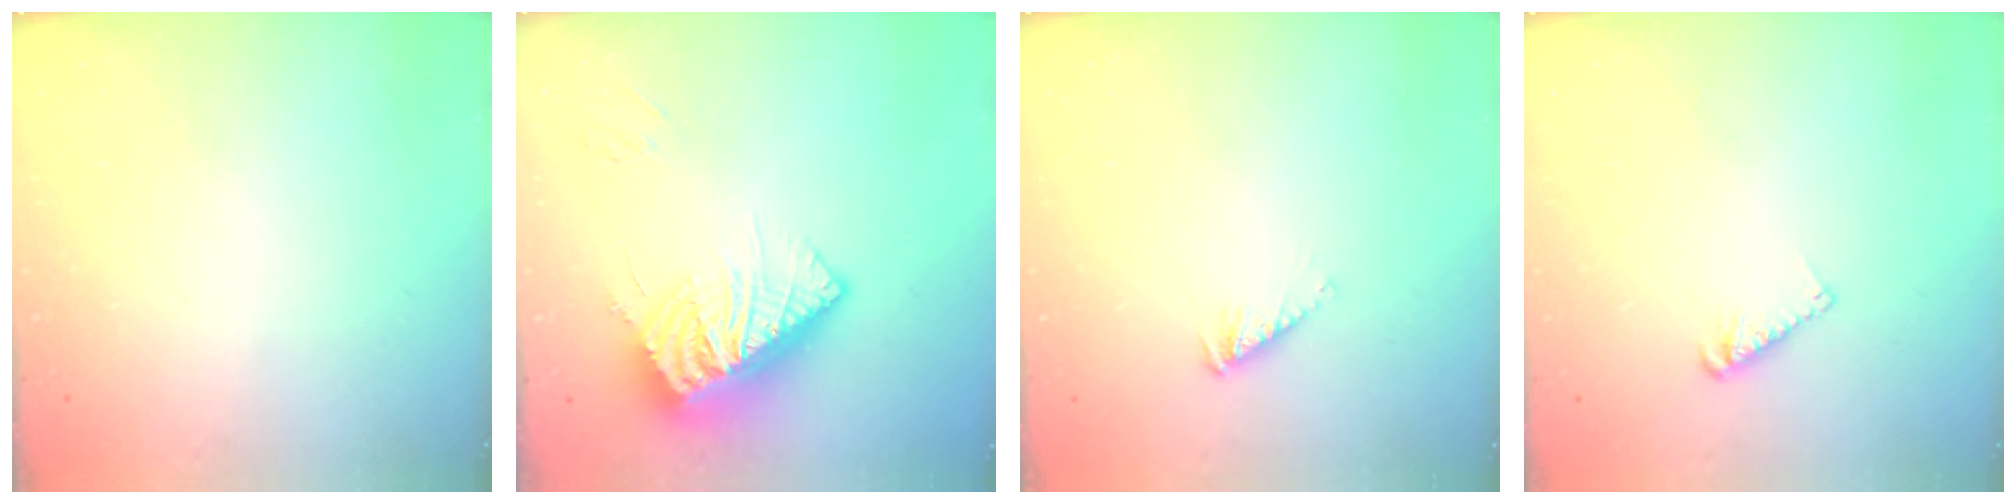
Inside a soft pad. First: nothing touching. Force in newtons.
{"total": 15.5, "press": 15.4, "slide": 1.8}
{"total": 1.4, "press": 1.3, "slide": 0.2}
{"total": 4.9, "press": 4.9, "slide": 0.7}